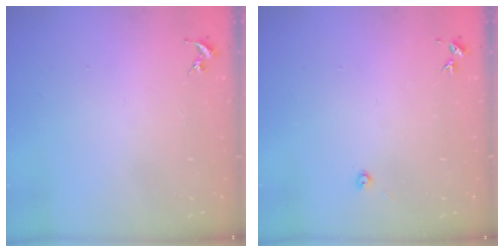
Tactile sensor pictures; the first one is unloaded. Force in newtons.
{"total": 2.2, "press": 2.2, "slide": 0.3}